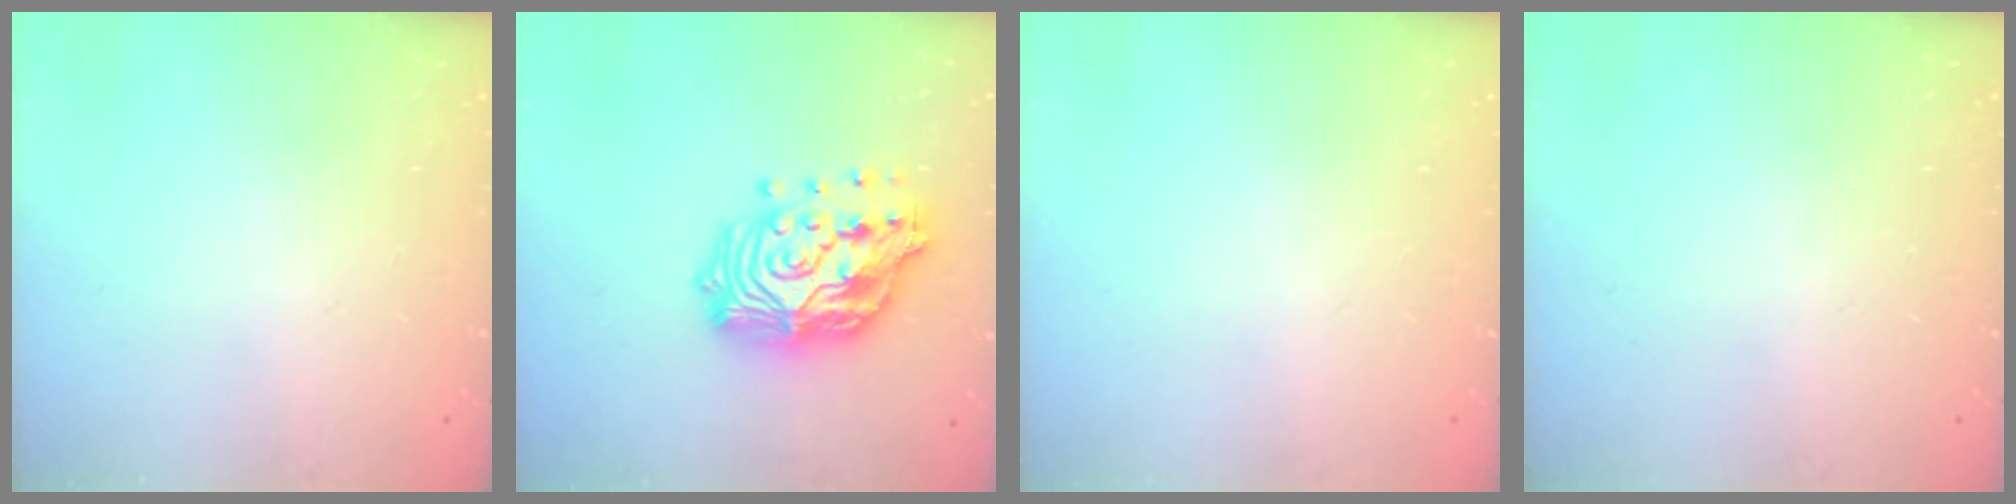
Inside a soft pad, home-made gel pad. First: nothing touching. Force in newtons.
{"total": 20.2, "press": 20.1, "slide": 2.1}
{"total": 0.0}
{"total": 0.0}